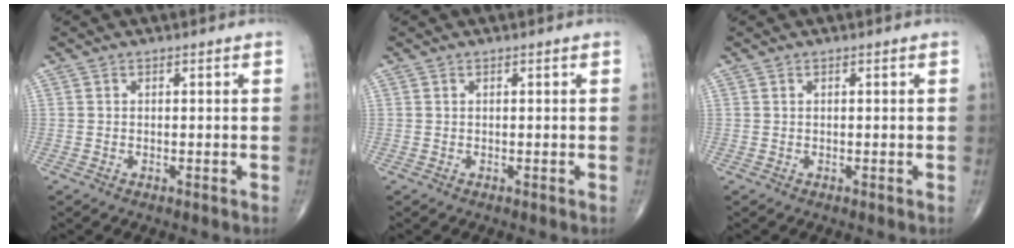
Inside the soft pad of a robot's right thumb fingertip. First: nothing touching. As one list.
[{"total": 0.0}, {"total": 0.0}]